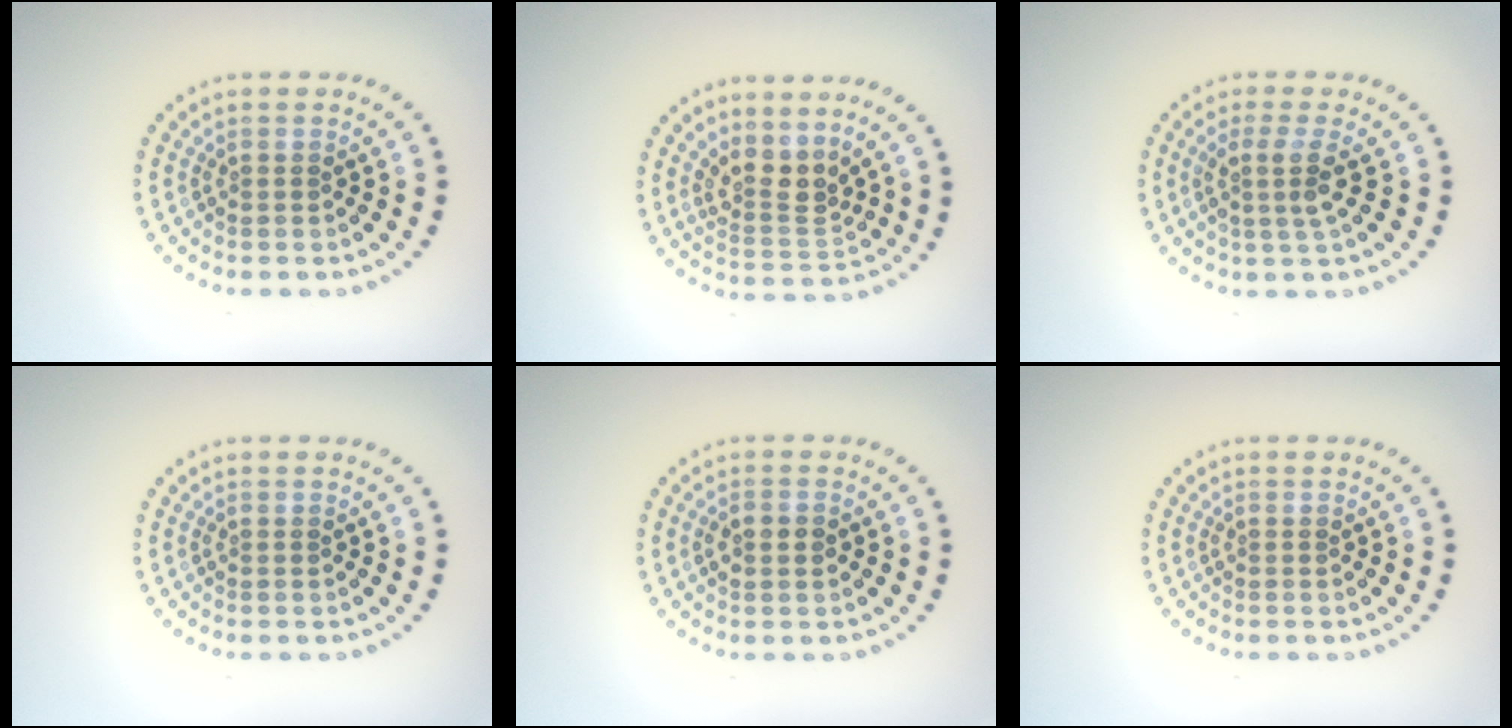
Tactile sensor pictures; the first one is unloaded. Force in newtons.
{"total": 3.0, "press": 2.3, "slide": 2.0}
{"total": 2.6, "press": 2.0, "slide": 1.7}
{"total": 0.0}
{"total": 1.3, "press": 1.3, "slide": 0.1}
{"total": 0.0}